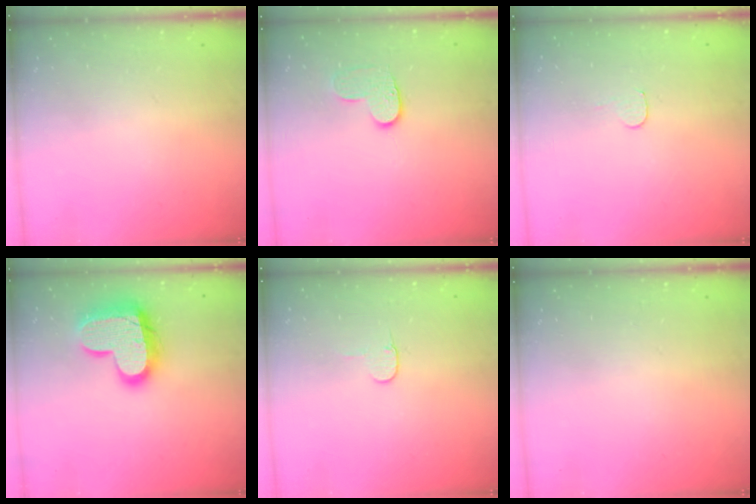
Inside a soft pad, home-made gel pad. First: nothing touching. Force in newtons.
{"total": 6.4, "press": 6.4, "slide": 0.4}
{"total": 3.5, "press": 3.5, "slide": 0.3}
{"total": 18.4, "press": 18.3, "slide": 1.7}
{"total": 3.8, "press": 3.8, "slide": 0.4}
{"total": 0.0}